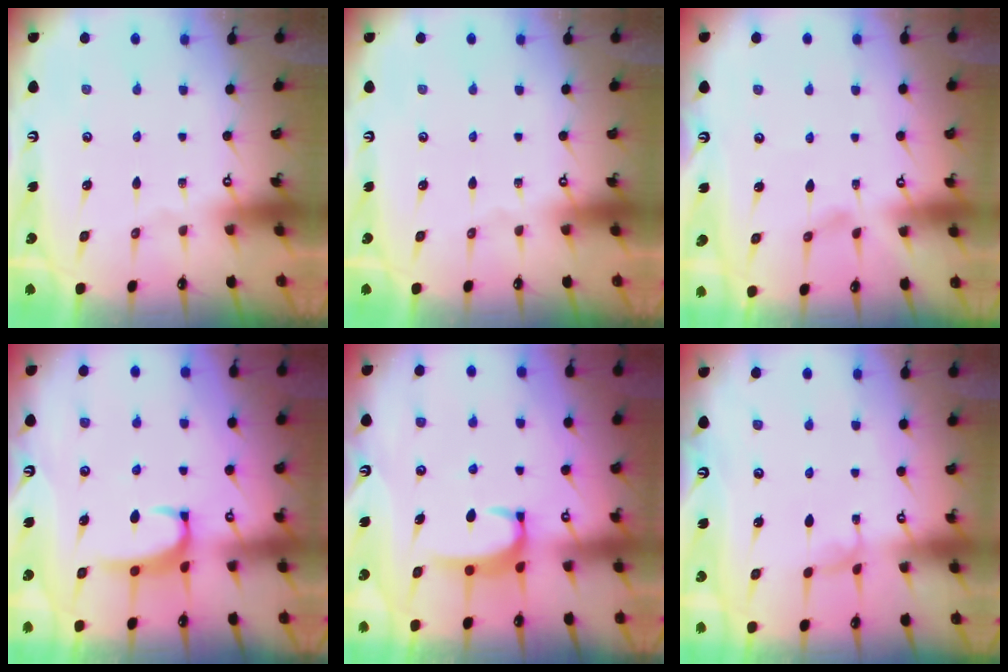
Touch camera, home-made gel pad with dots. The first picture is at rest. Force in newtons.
{"total": 0.0}
{"total": 0.0}
{"total": 2.3, "press": 2.3, "slide": 0.6}
{"total": 2.7, "press": 2.7, "slide": 0.5}
{"total": 2.3, "press": 2.2, "slide": 0.3}